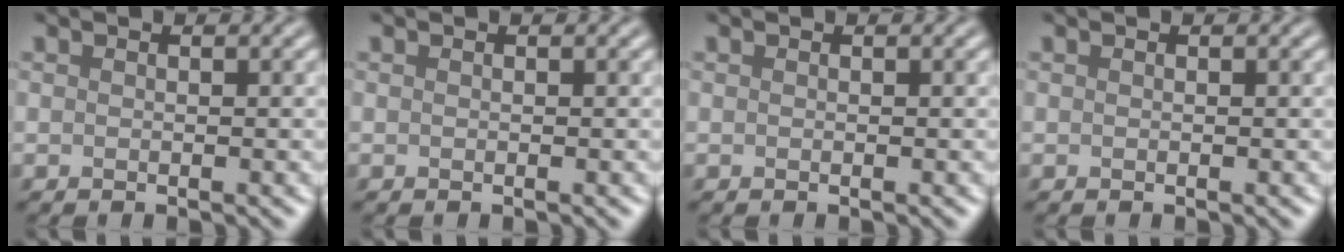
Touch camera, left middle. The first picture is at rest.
{"total": 0.0}
{"total": 0.0}
{"total": 0.0}